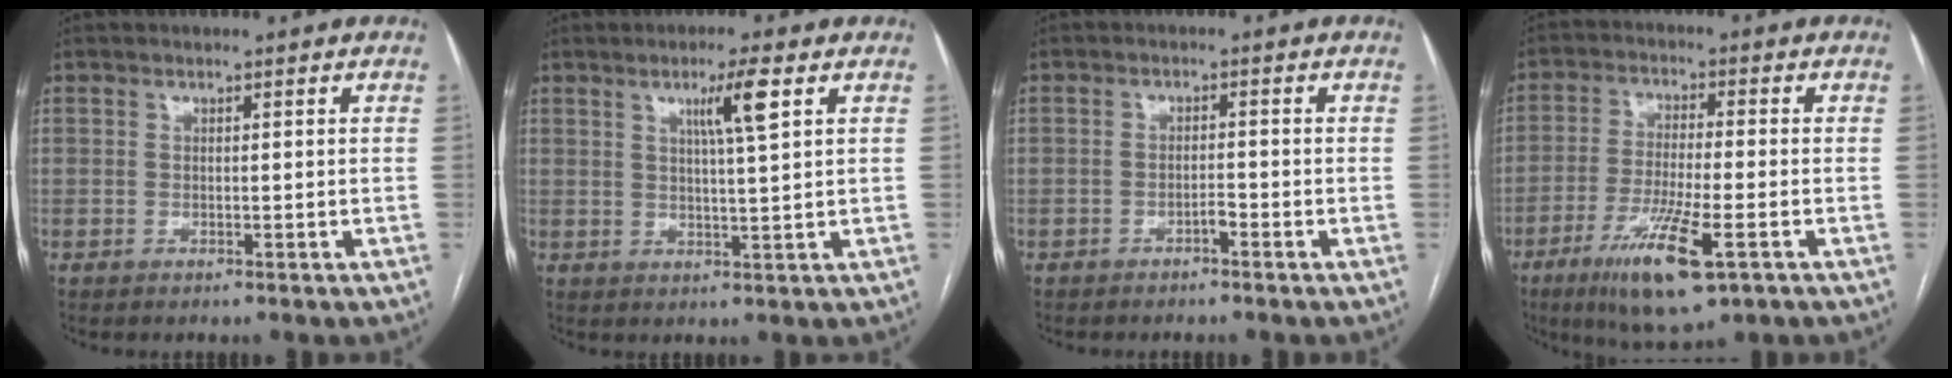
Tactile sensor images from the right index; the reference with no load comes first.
{"total": 5.3, "force": [2.4, -0.5, 4.8], "torque": [-0.081, -0.002, 0.039]}
{"total": 1.4, "force": [-1.0, 0.2, 0.9], "torque": [-0.014, 0.002, -0.018]}
{"total": 12.0, "force": [-5.8, 1.8, 10.3], "torque": [-0.196, -0.028, -0.098]}